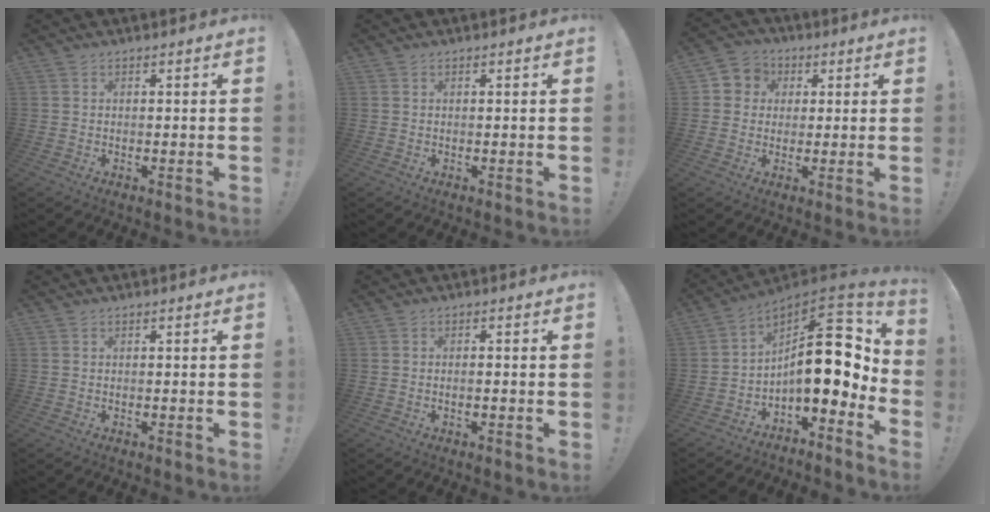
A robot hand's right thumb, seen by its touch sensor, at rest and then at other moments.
{"total": 0.0}
{"total": 6.2, "force": [0.1, 6.1, 1.5], "torque": [-0.011, 0.007, 0.004]}
{"total": 0.0}
{"total": 1.2, "force": [-0.6, 0.1, 1.1], "torque": [-0.012, -0.002, -0.014]}
{"total": 19.7, "force": [1.9, 9.0, 17.4], "torque": [-0.255, -0.020, 0.035]}